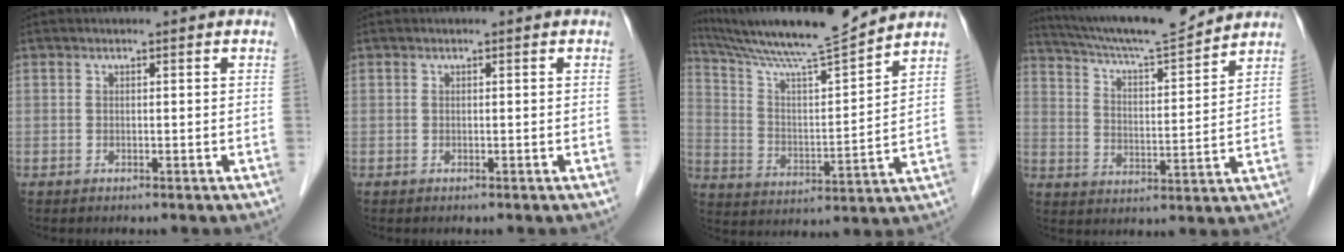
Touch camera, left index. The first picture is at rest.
{"total": 0.0}
{"total": 14.8, "force": [13.4, -1.1, 6.1], "torque": [-0.117, -0.003, 0.231]}
{"total": 14.4, "force": [13.4, 0.2, 5.2], "torque": [-0.098, 0.000, 0.214]}